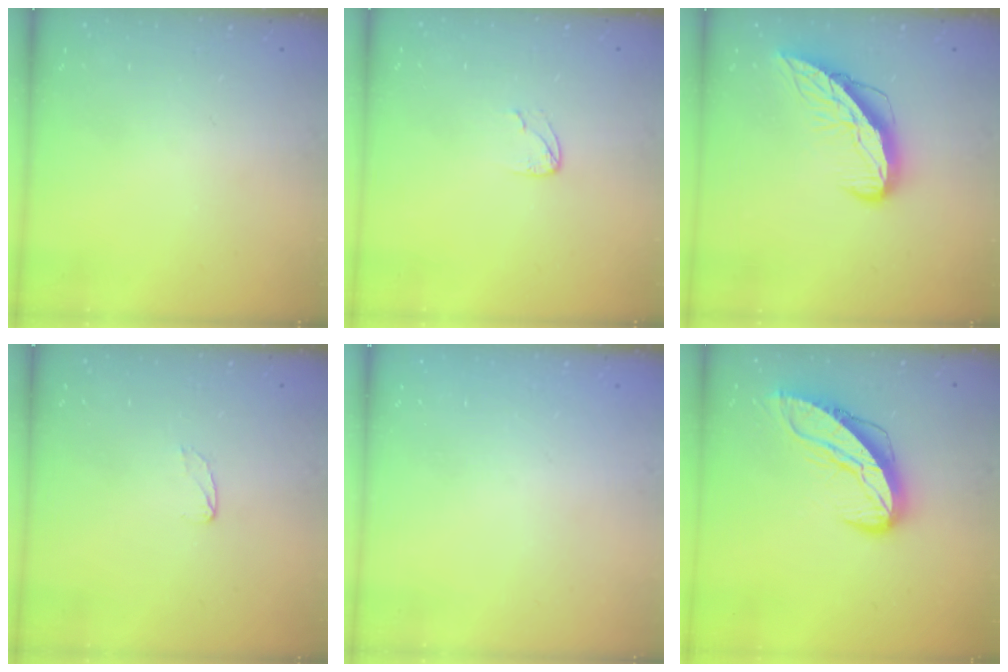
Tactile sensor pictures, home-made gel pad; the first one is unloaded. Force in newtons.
{"total": 4.2, "press": 4.2, "slide": 0.4}
{"total": 9.9, "press": 9.9, "slide": 1.1}
{"total": 4.0, "press": 4.0, "slide": 0.4}
{"total": 0.0}
{"total": 9.9, "press": 9.9, "slide": 0.7}